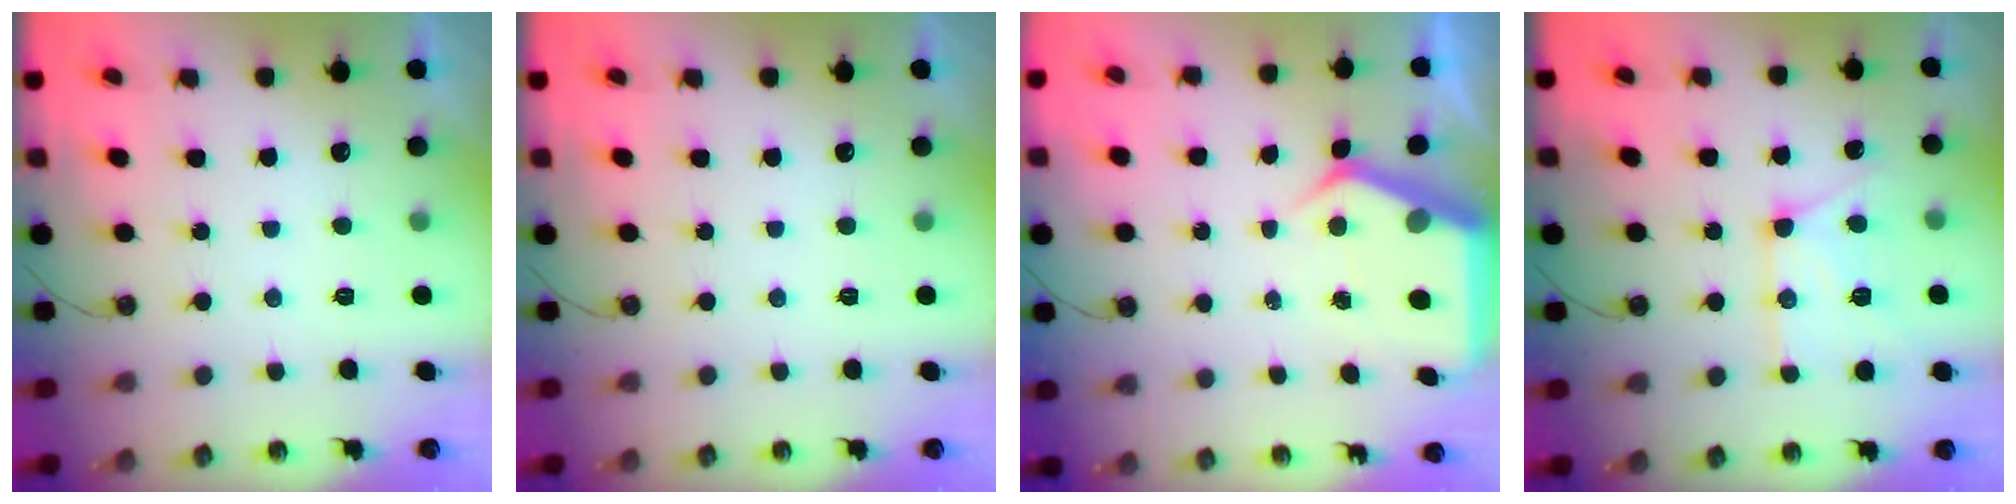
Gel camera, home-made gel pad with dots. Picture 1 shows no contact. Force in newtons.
{"total": 0.0}
{"total": 6.4, "press": 6.3, "slide": 0.6}
{"total": 12.2, "press": 12.2, "slide": 0.4}